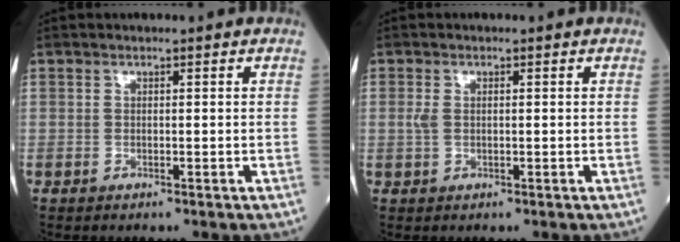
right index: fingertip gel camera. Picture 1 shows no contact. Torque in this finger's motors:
{"motor_torque": [-0.04, -0.10, 0.00, 0.00]}